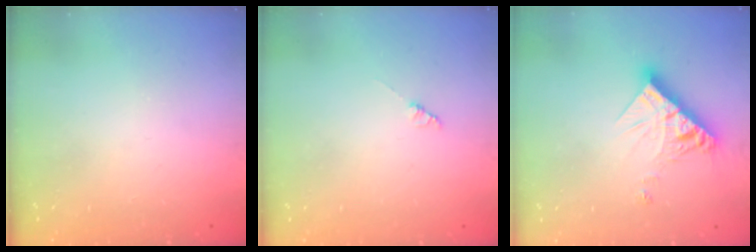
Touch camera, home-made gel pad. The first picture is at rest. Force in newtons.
{"total": 1.4, "press": 1.4, "slide": 0.2}
{"total": 11.4, "press": 11.3, "slide": 1.2}